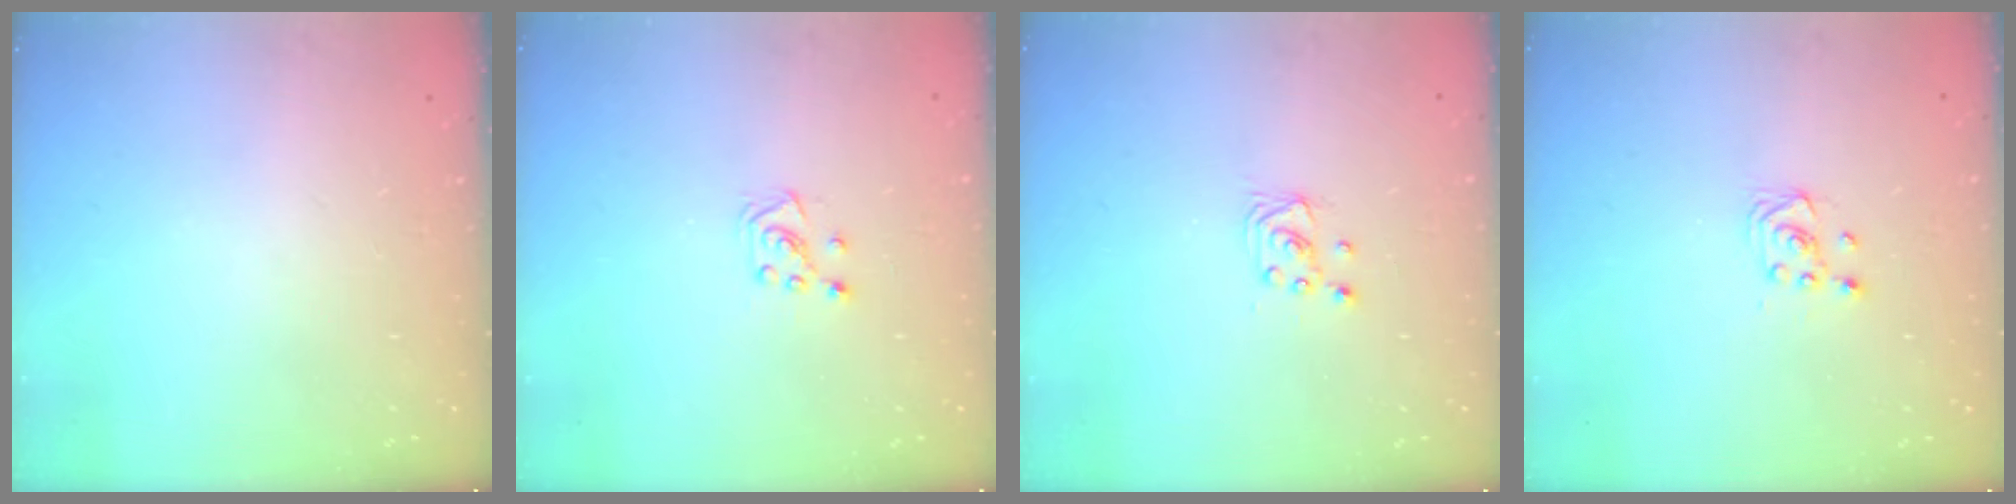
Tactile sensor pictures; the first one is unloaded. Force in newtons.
{"total": 4.7, "press": 4.7, "slide": 0.5}
{"total": 2.5, "press": 2.5, "slide": 0.2}
{"total": 2.6, "press": 2.4, "slide": 1.0}